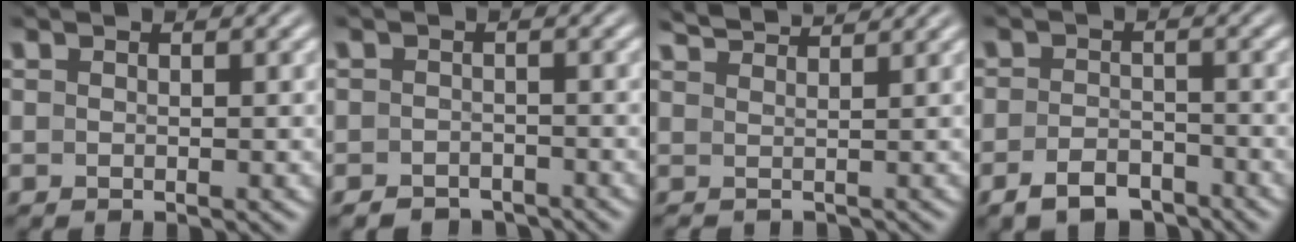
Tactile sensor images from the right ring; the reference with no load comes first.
{"total": 3.6, "force": [-3.4, 1.1, -0.1], "torque": [0.007, -0.018, -0.051]}
{"total": 2.0, "force": [1.9, 0.1, 0.6], "torque": [-0.005, -0.006, 0.046]}
{"total": 4.0, "force": [-3.5, 1.8, 0.7], "torque": [-0.002, -0.008, -0.059]}